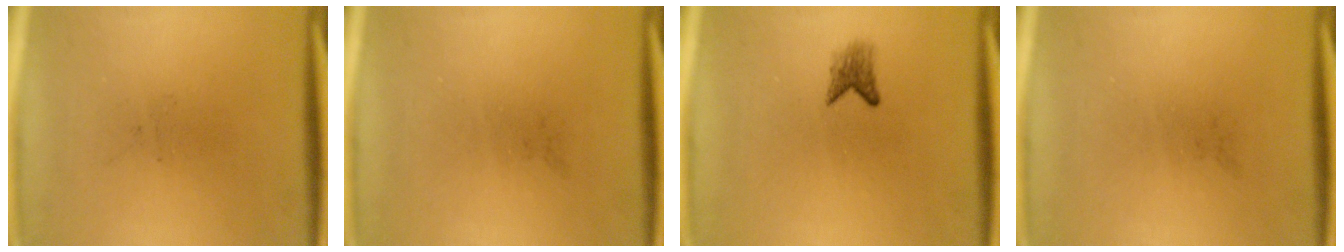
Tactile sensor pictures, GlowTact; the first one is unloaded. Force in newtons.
{"total": 0.0}
{"total": 1.8}
{"total": 0.0}